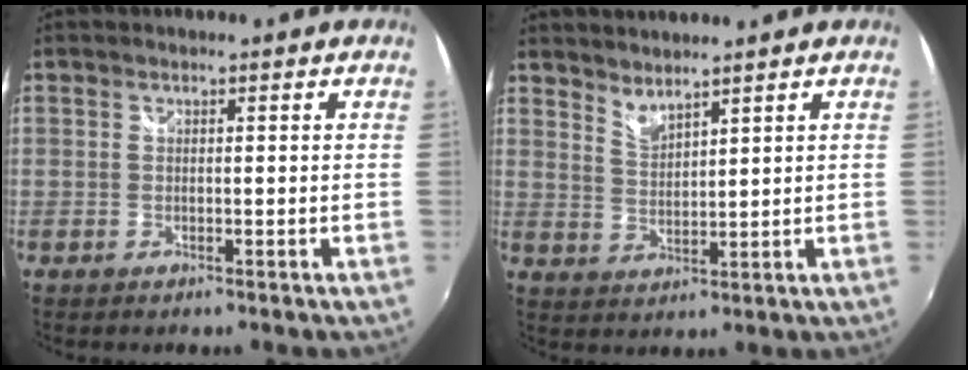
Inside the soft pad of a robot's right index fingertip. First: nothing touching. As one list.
[{"total": 3.7, "force": [3.5, 0.2, 1.1], "torque": [-0.017, -0.004, 0.063]}]